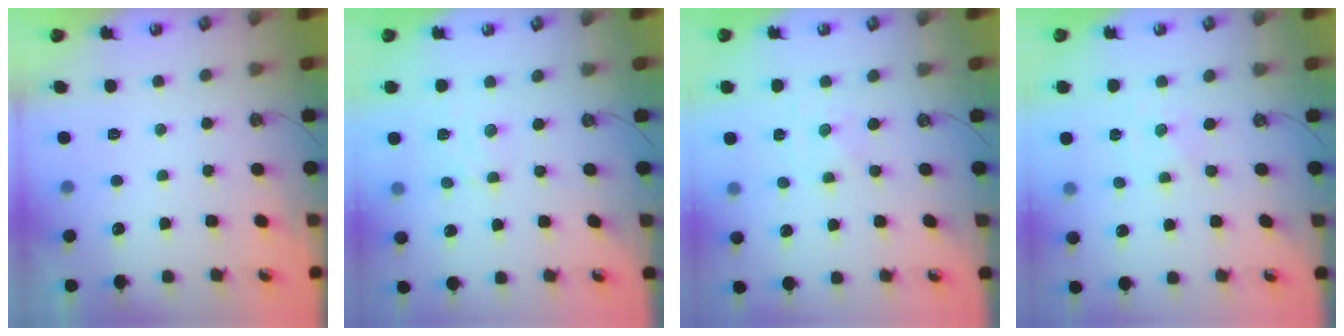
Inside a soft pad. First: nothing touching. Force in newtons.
{"total": 3.7, "press": 3.6, "slide": 0.4}
{"total": 0.0}
{"total": 0.0}